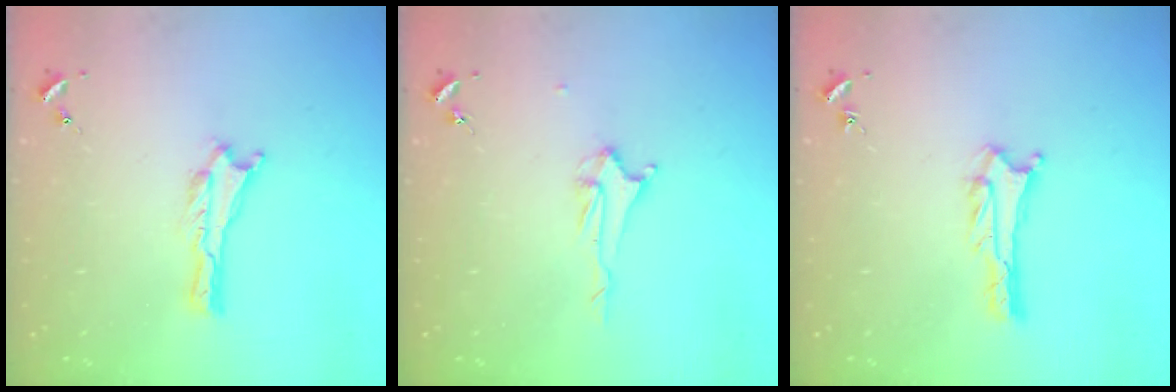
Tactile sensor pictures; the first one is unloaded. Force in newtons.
{"total": 2.2, "press": 2.2, "slide": 0.3}
{"total": 3.3, "press": 3.3, "slide": 0.3}